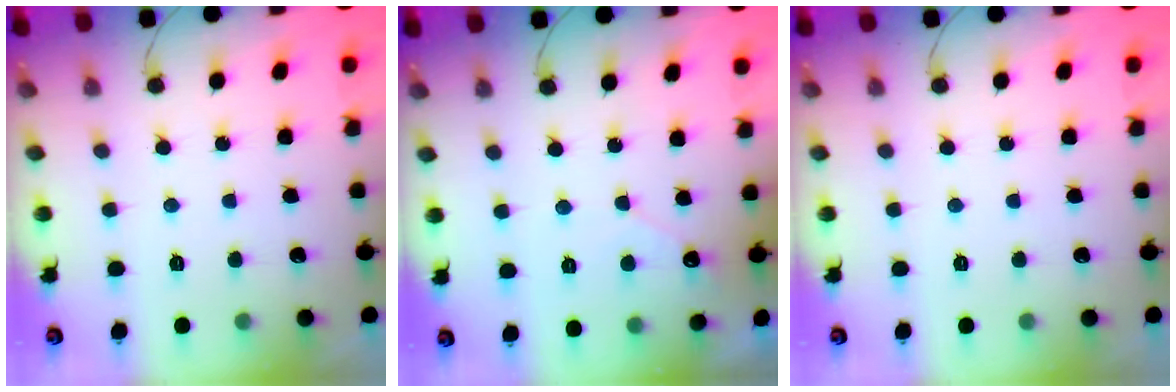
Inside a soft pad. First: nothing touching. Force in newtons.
{"total": 2.5, "press": 2.5, "slide": 0.1}
{"total": 0.0}